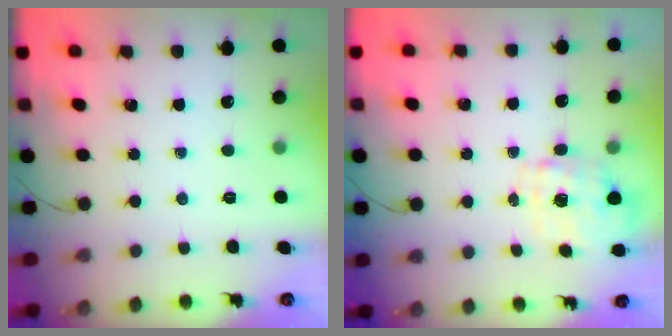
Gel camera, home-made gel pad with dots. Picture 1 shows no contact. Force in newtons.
{"total": 1.5, "press": 1.5, "slide": 0.5}